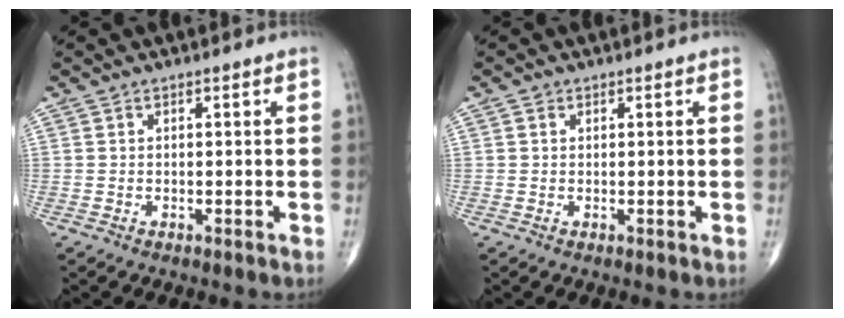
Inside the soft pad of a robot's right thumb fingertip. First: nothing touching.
{"total": 0.8, "force": [0.3, 0.7, 0.2], "torque": [0.001, 0.000, 0.004]}